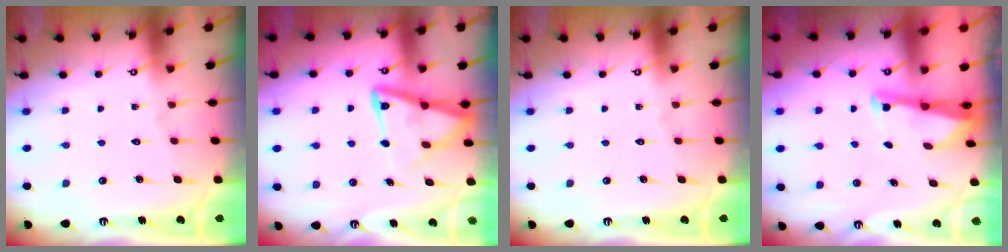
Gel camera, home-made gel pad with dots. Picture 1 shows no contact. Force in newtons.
{"total": 11.6, "press": 11.5, "slide": 1.3}
{"total": 0.0}
{"total": 2.6, "press": 2.6, "slide": 0.1}